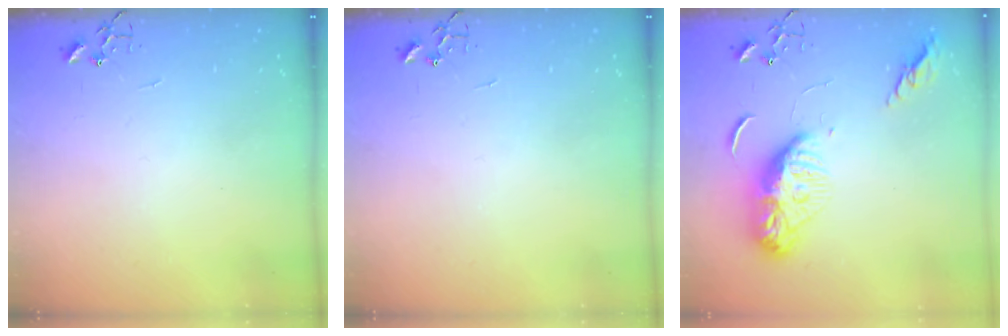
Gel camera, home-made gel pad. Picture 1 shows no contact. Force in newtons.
{"total": 0.0}
{"total": 12.9, "press": 12.8, "slide": 1.1}